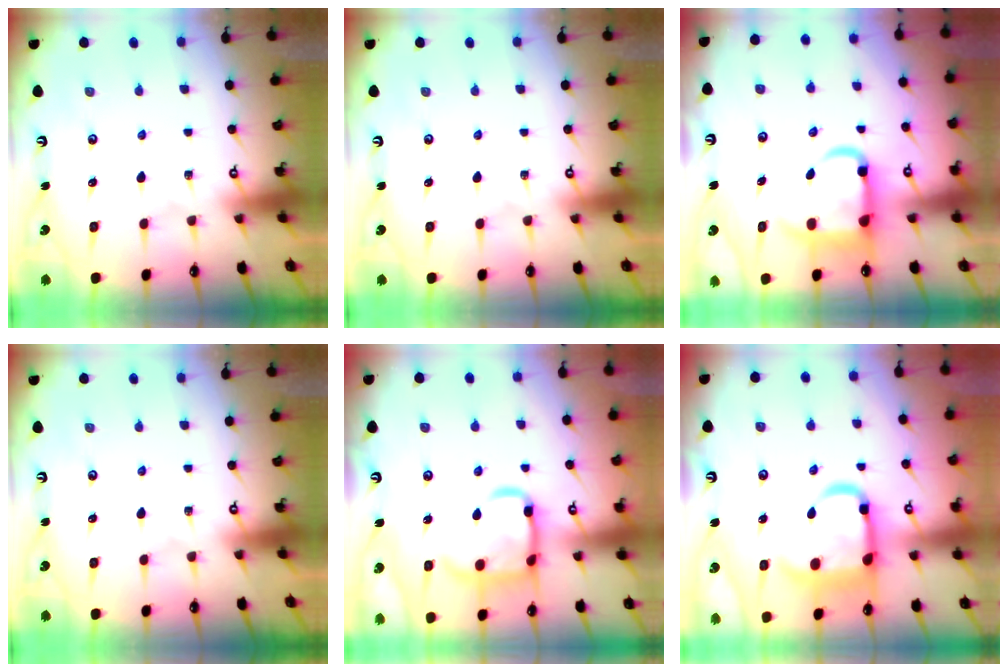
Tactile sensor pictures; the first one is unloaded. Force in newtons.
{"total": 0.0}
{"total": 10.7, "press": 10.6, "slide": 1.6}
{"total": 0.0}
{"total": 15.5, "press": 15.4, "slide": 1.3}
{"total": 16.0, "press": 15.9, "slide": 1.6}